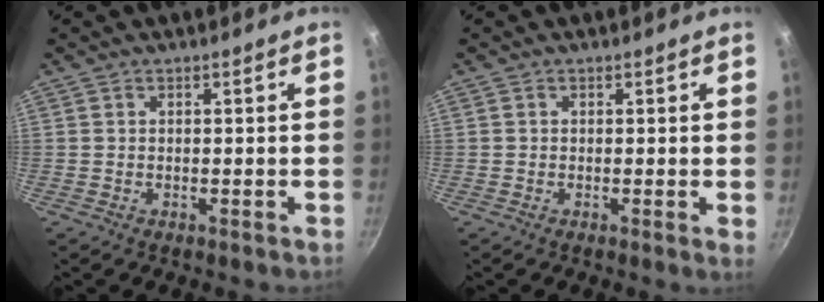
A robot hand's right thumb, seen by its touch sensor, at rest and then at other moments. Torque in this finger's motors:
{"motor_torque": [-0.35, -0.36, -0.34, 0.08, 0.04]}